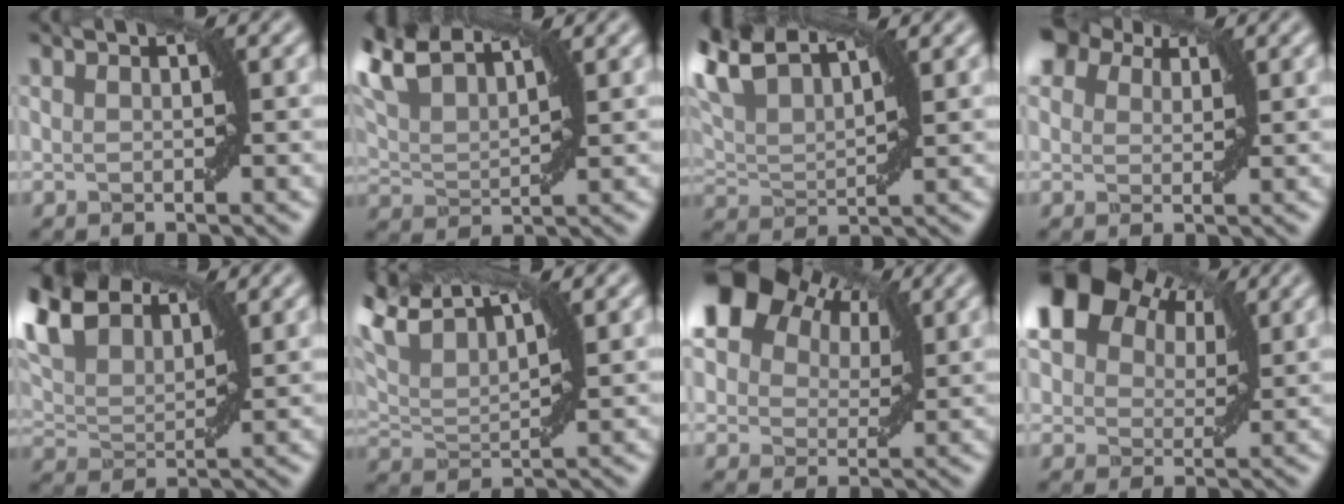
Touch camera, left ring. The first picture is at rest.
{"total": 4.9, "force": [2.5, 2.8, 3.2], "torque": [-0.071, 0.016, 0.052]}
{"total": 4.4, "force": [2.2, 2.4, 2.9], "torque": [-0.073, 0.009, 0.048]}
{"total": 2.4, "force": [2.1, 1.1, -0.4], "torque": [-0.017, 0.008, 0.030]}
{"total": 6.4, "force": [3.0, 4.2, 3.9], "torque": [-0.082, 0.018, 0.060]}
{"total": 4.8, "force": [1.9, 2.5, 3.6], "torque": [-0.087, 0.010, 0.042]}
{"total": 4.3, "force": [3.0, 2.8, 1.2], "torque": [-0.039, 0.005, 0.064]}
{"total": 6.3, "force": [4.2, 4.0, 2.6], "torque": [-0.067, 0.029, 0.065]}